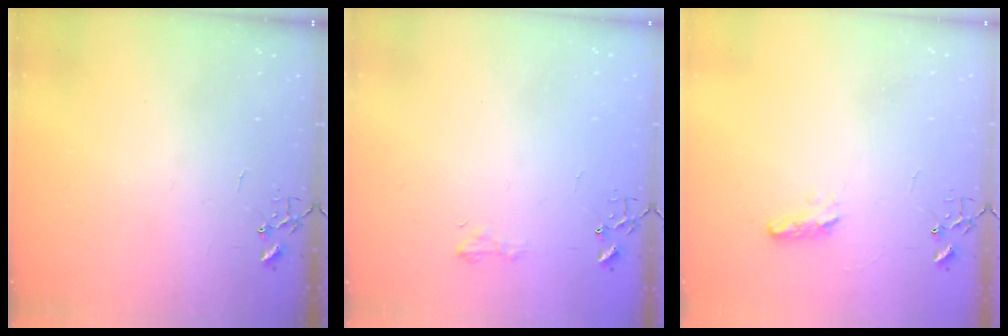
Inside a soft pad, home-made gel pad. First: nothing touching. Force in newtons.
{"total": 5.6, "press": 5.6, "slide": 0.6}
{"total": 6.5, "press": 6.4, "slide": 0.7}